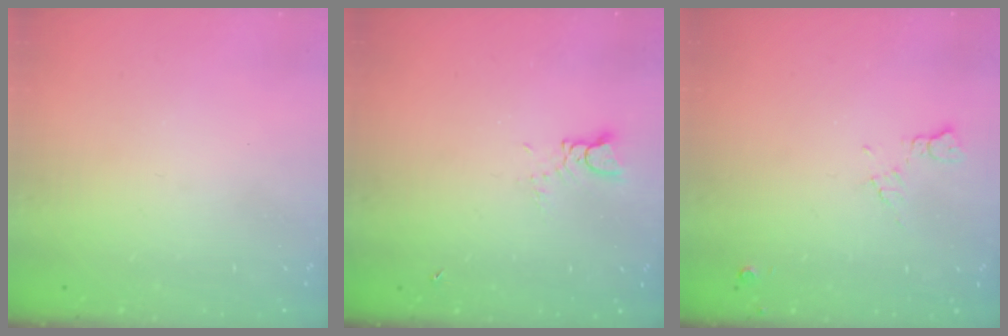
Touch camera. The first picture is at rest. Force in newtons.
{"total": 2.7, "press": 2.7, "slide": 0.3}
{"total": 6.9, "press": 6.8, "slide": 1.0}